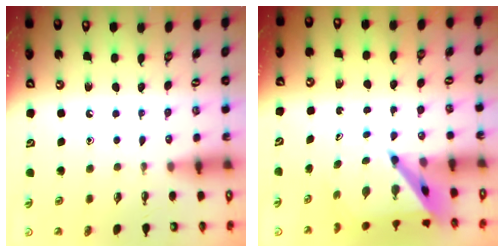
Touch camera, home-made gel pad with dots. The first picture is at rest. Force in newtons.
{"total": 7.3, "press": 7.3, "slide": 0.6}